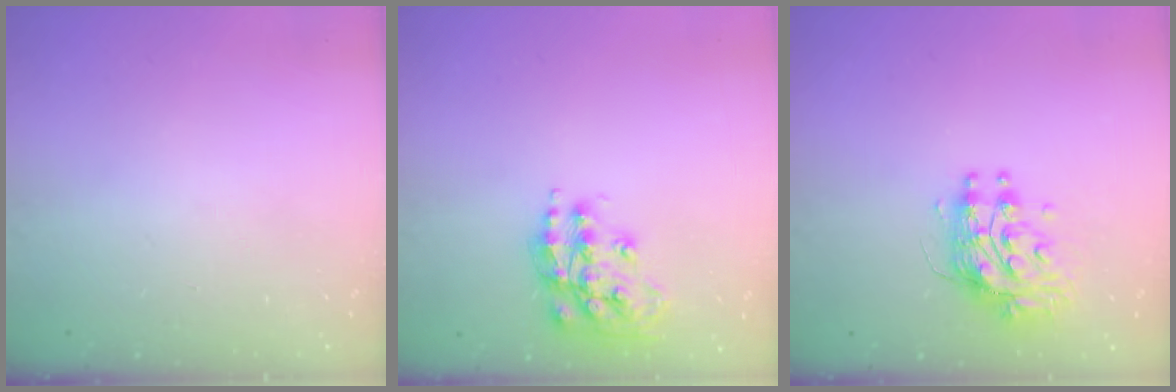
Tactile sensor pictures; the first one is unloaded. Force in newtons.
{"total": 14.5, "press": 14.5, "slide": 1.0}
{"total": 9.0, "press": 8.9, "slide": 0.7}